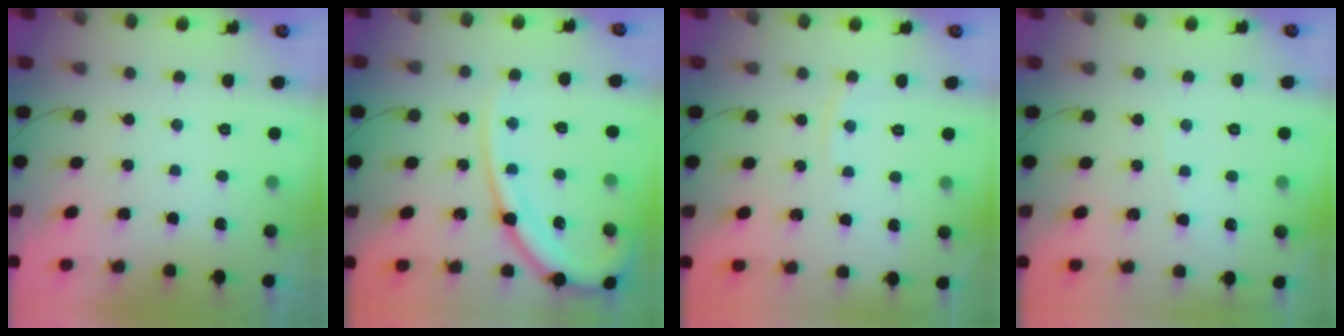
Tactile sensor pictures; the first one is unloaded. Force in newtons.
{"total": 14.5, "press": 14.4, "slide": 1.8}
{"total": 2.7, "press": 2.7, "slide": 0.4}
{"total": 2.5, "press": 2.5, "slide": 0.3}